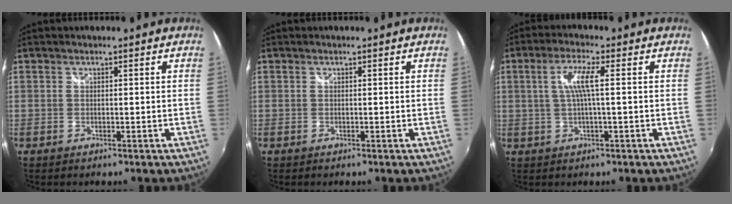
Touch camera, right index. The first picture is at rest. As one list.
[{"total": 0.0}, {"total": 5.3, "force": [0.6, 0.3, 5.2], "torque": [-0.104, 0.003, 0.015]}]